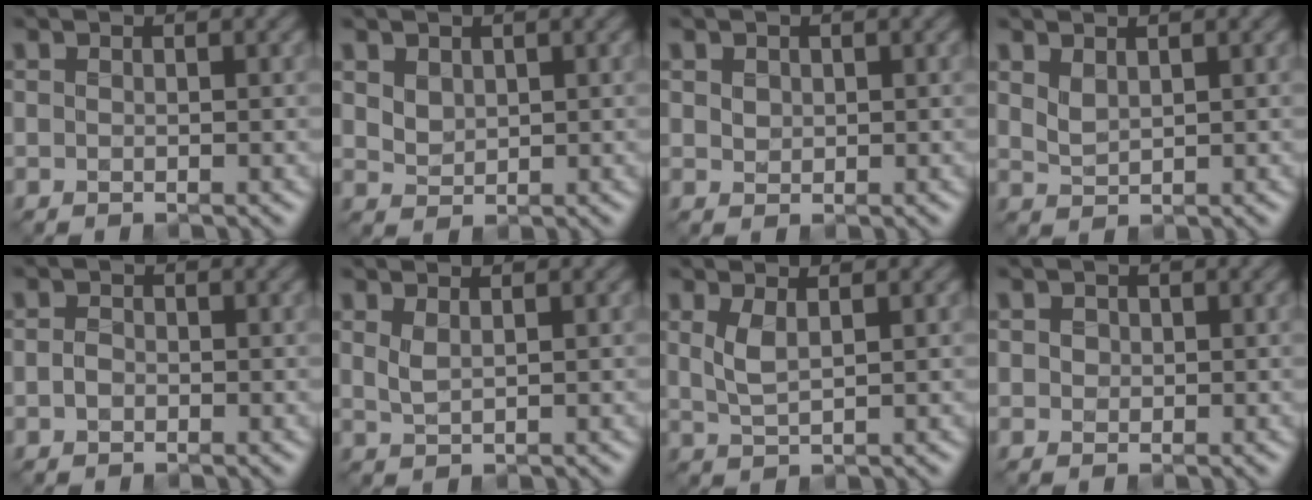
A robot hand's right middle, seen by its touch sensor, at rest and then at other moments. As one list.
[{"total": 2.1, "force": [0.9, 1.5, 1.1], "torque": [-0.027, -0.006, 0.020]}, {"total": 1.3, "force": [0.5, 1.0, 0.6], "torque": [-0.014, -0.003, 0.013]}, {"total": 1.4, "force": [0.8, 0.7, 0.9], "torque": [-0.023, -0.002, 0.019]}, {"total": 1.1, "force": [-0.6, 0.8, 0.5], "torque": [-0.010, 0.000, -0.017]}, {"total": 1.1, "force": [0.5, 0.4, 0.9], "torque": [-0.026, -0.003, 0.013]}, {"total": 1.9, "force": [0.5, 0.7, 1.7], "torque": [-0.044, -0.004, 0.013]}, {"total": 1.6, "force": [0.5, 1.3, 0.7], "torque": [-0.019, 0.004, 0.007]}]